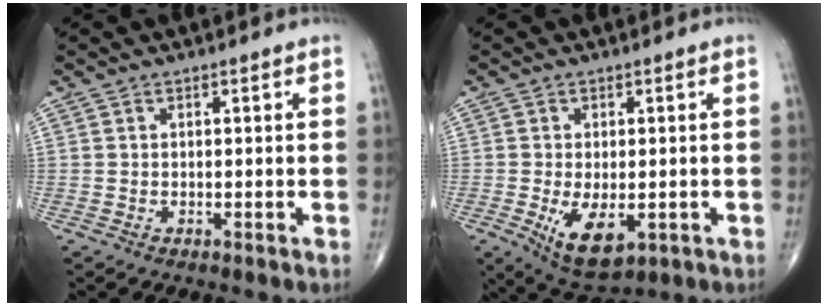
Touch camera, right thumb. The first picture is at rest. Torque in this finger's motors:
{"motor_torque": [-0.12, 0.70, 0.40, 0.23, 0.21]}